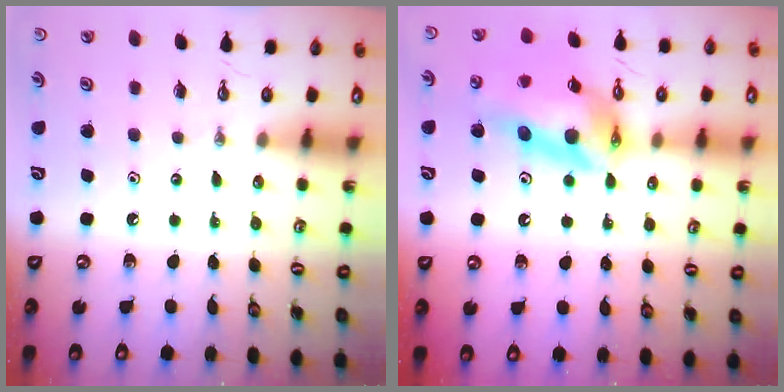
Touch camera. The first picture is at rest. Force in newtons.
{"total": 16.2, "press": 16.1, "slide": 1.7}